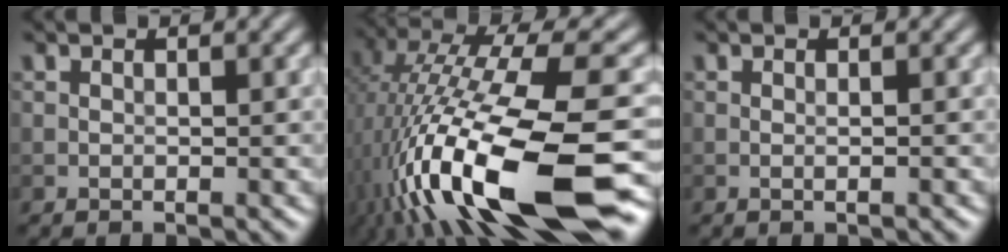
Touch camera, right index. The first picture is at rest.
{"total": 17.8, "force": [-6.2, 4.5, 16.0], "torque": [-0.288, 0.018, -0.110]}
{"total": 0.6, "force": [-0.1, 0.2, 0.6], "torque": [-0.007, -0.001, -0.005]}